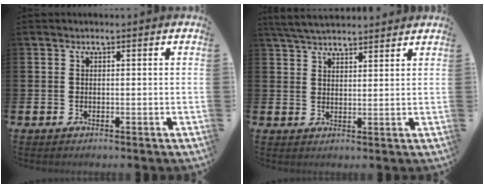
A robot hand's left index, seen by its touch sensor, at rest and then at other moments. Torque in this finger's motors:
{"motor_torque": [0.99, -1.15, 0.39, 0.09]}